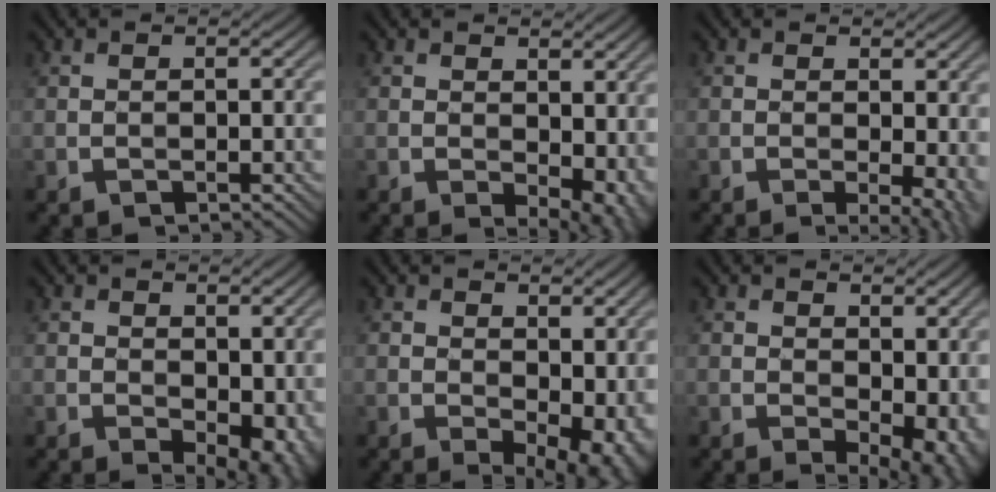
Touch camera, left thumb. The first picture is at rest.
{"total": 6.6, "force": [0.0, 3.7, 5.4], "torque": [-0.064, -0.009, 0.009]}
{"total": 5.4, "force": [-0.4, 1.8, 5.1], "torque": [-0.066, -0.004, -0.003]}
{"total": 6.8, "force": [-0.4, 3.9, 5.6], "torque": [-0.067, -0.013, 0.004]}
{"total": 10.1, "force": [-0.1, 5.8, 8.2], "torque": [-0.093, -0.015, 0.024]}
{"total": 9.2, "force": [0.3, 5.4, 7.5], "torque": [-0.084, -0.013, 0.026]}